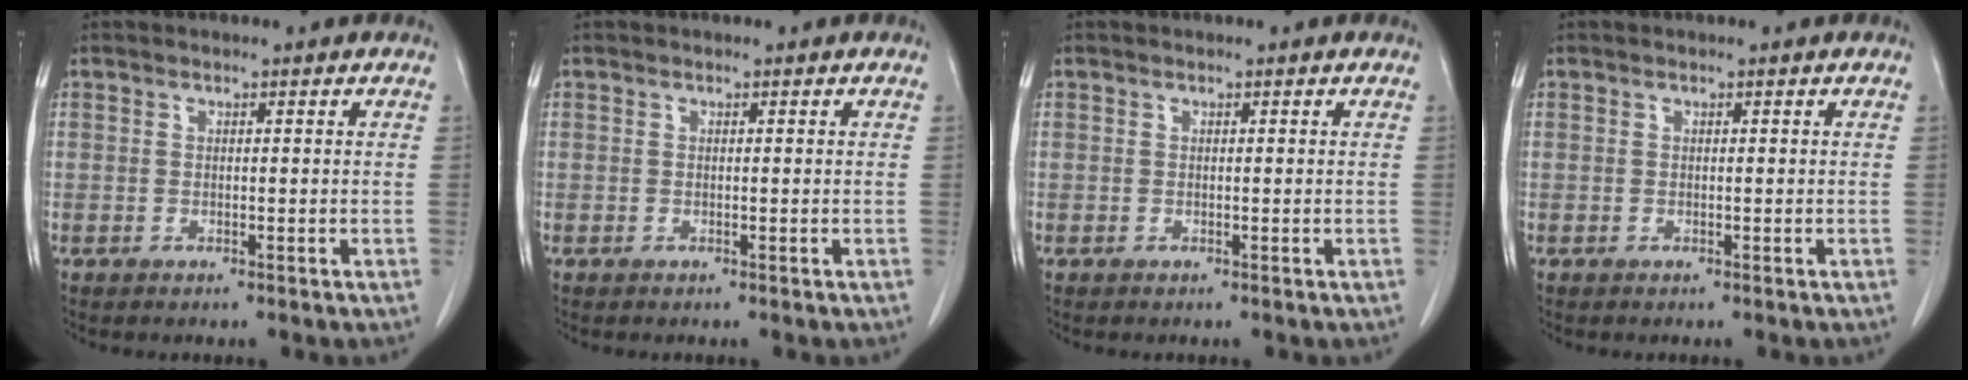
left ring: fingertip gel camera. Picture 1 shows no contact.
{"total": 0.0}
{"total": 0.0}
{"total": 0.0}